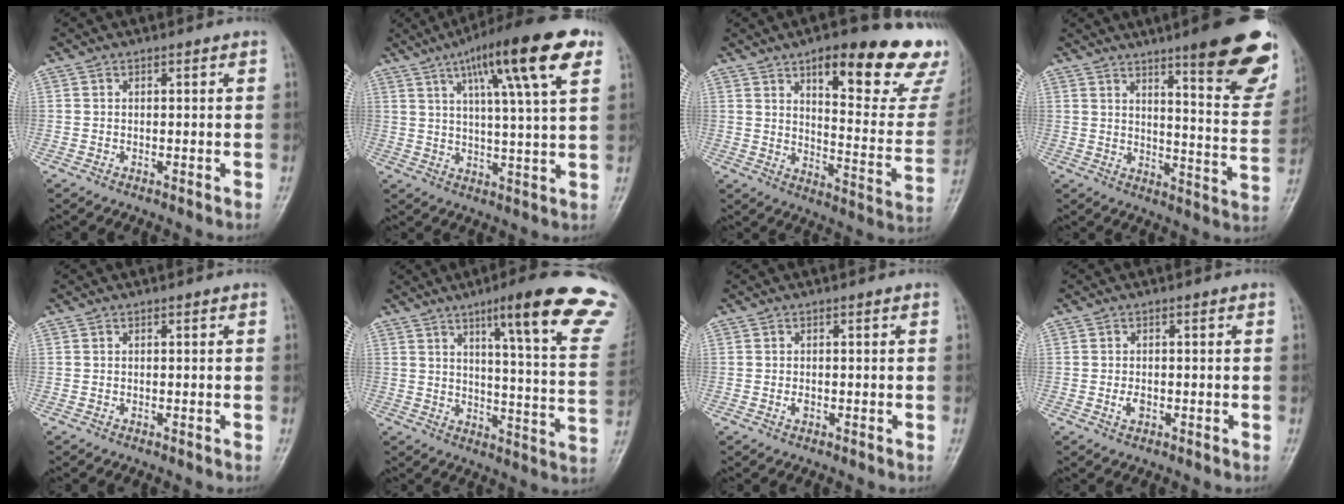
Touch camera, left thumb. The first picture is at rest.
{"total": 17.9, "force": [8.6, 3.2, 15.4], "torque": [-0.225, -0.008, 0.127]}
{"total": 24.9, "force": [14.8, 7.4, 18.6], "torque": [-0.202, -0.070, 0.201]}
{"total": 20.9, "force": [12.8, 4.0, 16.1], "torque": [-0.174, -0.071, 0.170]}
{"total": 0.0}
{"total": 23.0, "force": [14.2, 2.9, 17.8], "torque": [-0.215, -0.062, 0.178]}
{"total": 1.0, "force": [-0.1, 0.6, 0.8], "torque": [-0.013, 0.001, -0.001]}
{"total": 1.6, "force": [-0.4, 1.0, 1.3], "torque": [-0.021, 0.000, -0.005]}